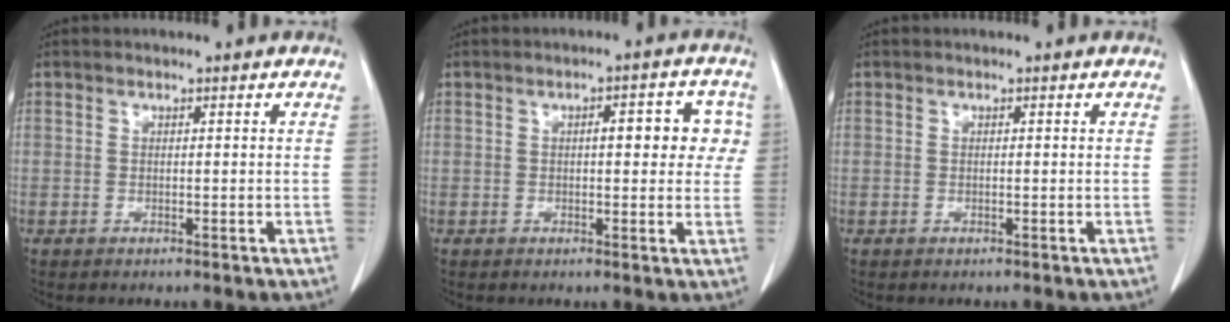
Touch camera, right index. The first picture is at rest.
{"total": 6.5, "force": [1.3, 2.5, 5.8], "torque": [-0.064, 0.021, 0.012]}
{"total": 0.0}